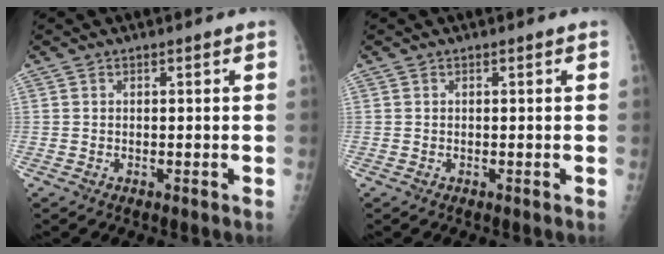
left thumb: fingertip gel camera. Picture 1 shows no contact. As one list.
[{"total": 0.0}]